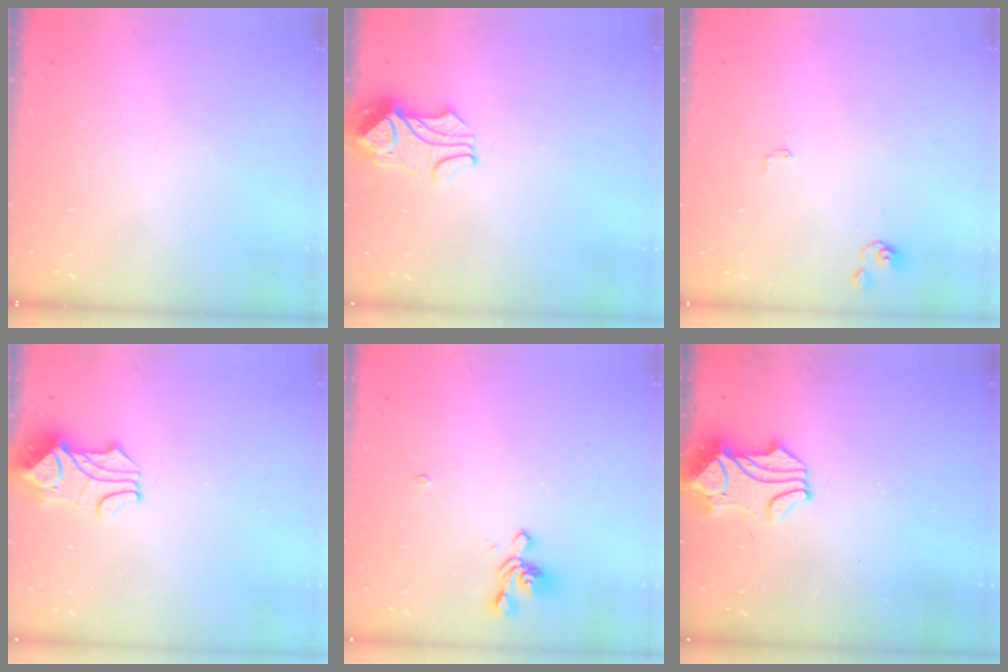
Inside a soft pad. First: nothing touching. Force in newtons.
{"total": 2.2, "press": 2.1, "slide": 0.5}
{"total": 1.1, "press": 1.1, "slide": 0.2}
{"total": 1.9, "press": 1.4, "slide": 1.2}
{"total": 1.5, "press": 1.1, "slide": 1.0}
{"total": 1.7, "press": 1.2, "slide": 1.1}